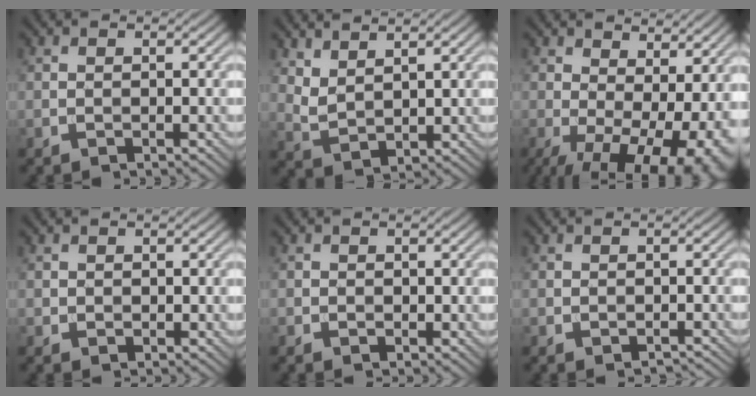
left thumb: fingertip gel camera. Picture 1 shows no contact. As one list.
[{"total": 4.3, "force": [3.3, 1.6, 2.2], "torque": [-0.054, -0.008, 0.074]}, {"total": 15.4, "force": [-1.9, 8.1, 12.9], "torque": [-0.171, -0.024, 0.013]}, {"total": 1.1, "force": [0.6, 0.9, 0.3], "torque": [-0.009, -0.005, 0.016]}, {"total": 1.1, "force": [0.4, 1.0, 0.3], "torque": [-0.006, -0.006, 0.008]}, {"total": 0.5, "force": [-0.1, 0.5, 0.2], "torque": [-0.004, -0.006, 0.000]}]